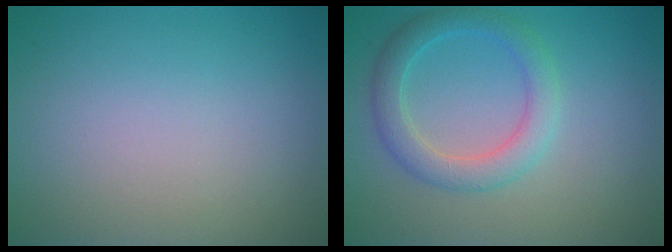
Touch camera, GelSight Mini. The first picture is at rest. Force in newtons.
{"total": 3.4, "press": 3.4, "slide": 0.2}